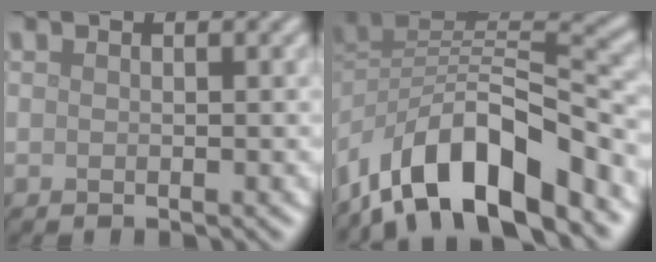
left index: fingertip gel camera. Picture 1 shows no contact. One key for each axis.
{"total": 11.4, "fx": -6.9, "fy": 4.5, "fz": 7.8, "tx": -0.119, "ty": 0.007, "tz": -0.135}